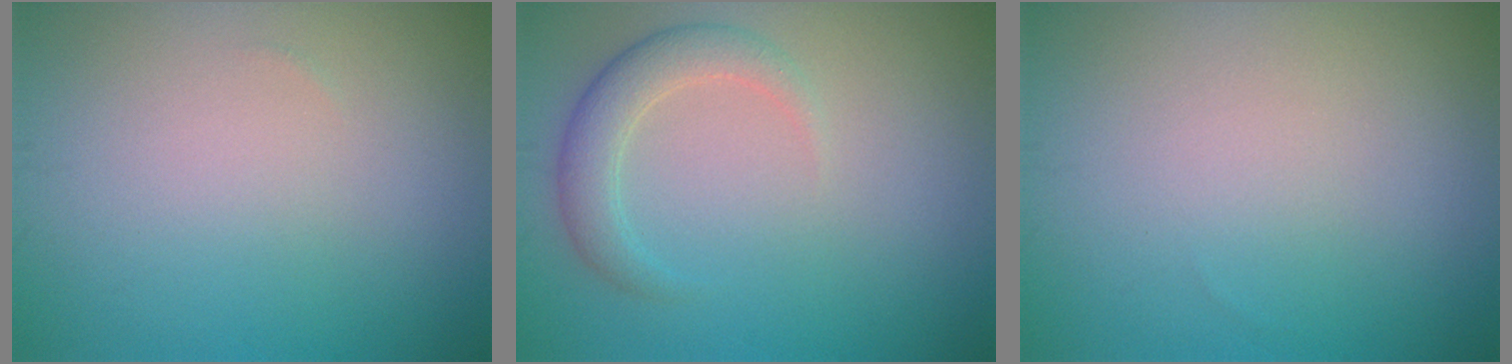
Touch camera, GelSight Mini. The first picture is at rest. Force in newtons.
{"total": 2.8, "press": 2.8, "slide": 0.2}
{"total": 0.0}